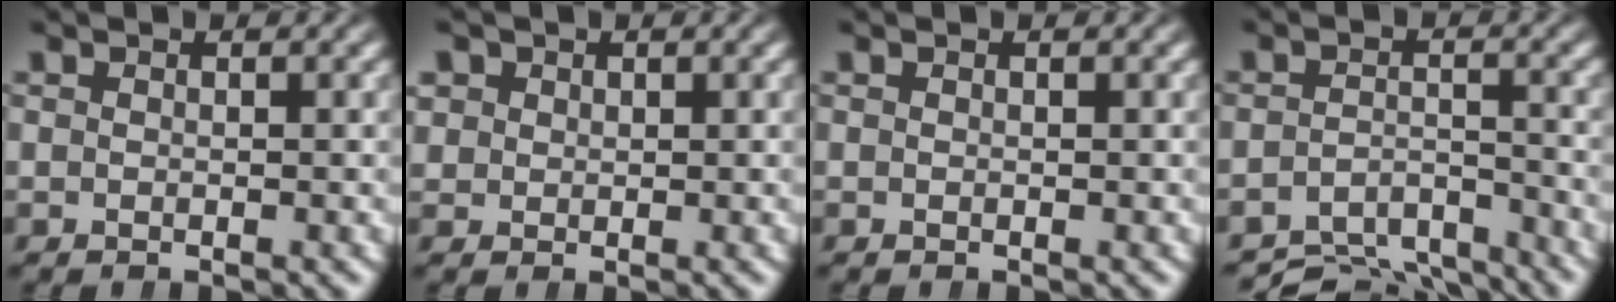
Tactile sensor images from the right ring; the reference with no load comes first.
{"total": 2.4, "force": [1.1, 1.9, 0.8], "torque": [-0.021, -0.008, 0.030]}
{"total": 0.0}
{"total": 7.1, "force": [-6.2, 2.6, 2.3], "torque": [-0.012, -0.026, -0.098]}